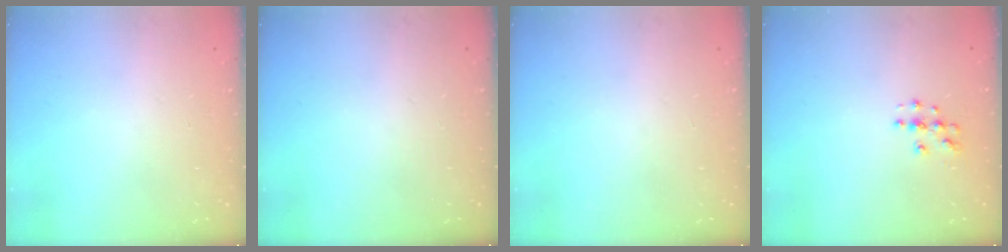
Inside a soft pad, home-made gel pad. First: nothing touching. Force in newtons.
{"total": 0.0}
{"total": 0.0}
{"total": 3.8, "press": 3.8, "slide": 0.2}